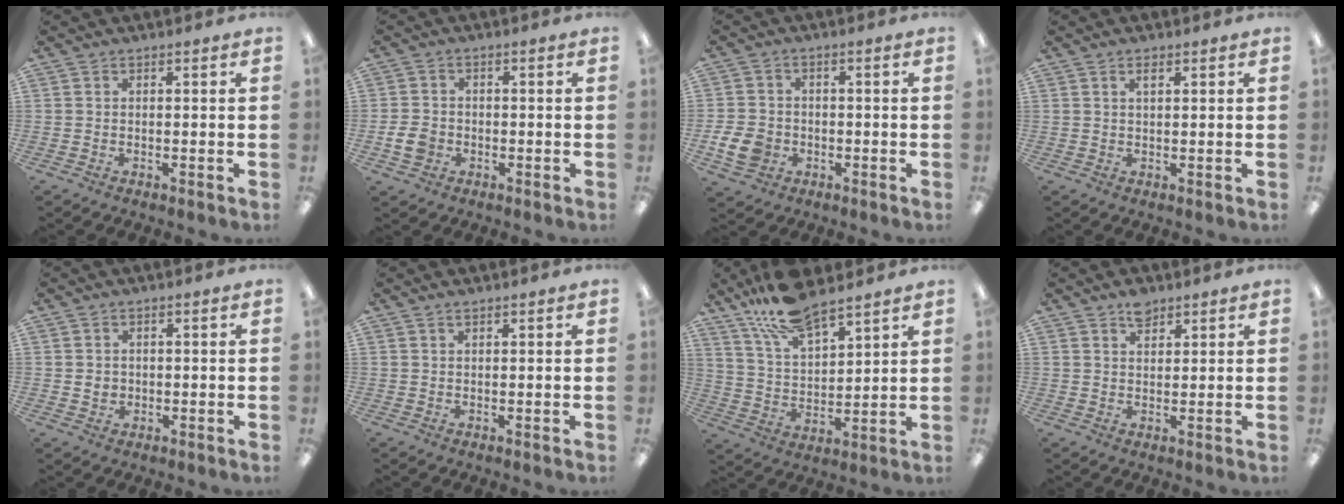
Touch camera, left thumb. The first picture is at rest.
{"total": 4.6, "force": [-1.2, 3.8, 2.3], "torque": [-0.043, 0.001, -0.025]}
{"total": 6.8, "force": [-1.9, 5.6, 3.4], "torque": [-0.074, 0.009, -0.034]}
{"total": 2.0, "force": [1.2, 0.8, 1.3], "torque": [-0.021, -0.002, 0.020]}
{"total": 2.1, "force": [0.5, 1.9, 0.7], "torque": [-0.016, 0.003, 0.008]}
{"total": 1.3, "force": [1.0, 0.5, 0.7], "torque": [-0.015, 0.000, 0.019]}
{"total": 13.8, "force": [11.2, 4.5, 6.7], "torque": [-0.139, -0.057, 0.204]}
{"total": 4.0, "force": [3.2, 2.0, 1.4], "torque": [-0.009, -0.015, 0.054]}